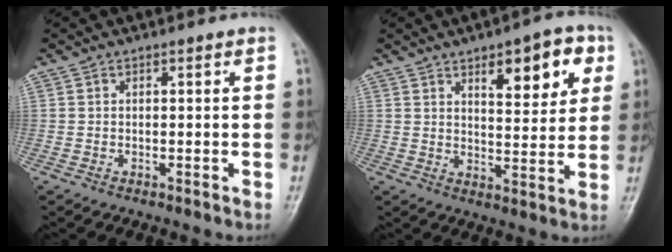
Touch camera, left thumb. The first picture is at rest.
{"total": 11.3, "force": [5.3, 4.7, 8.8], "torque": [-0.088, -0.024, 0.073]}